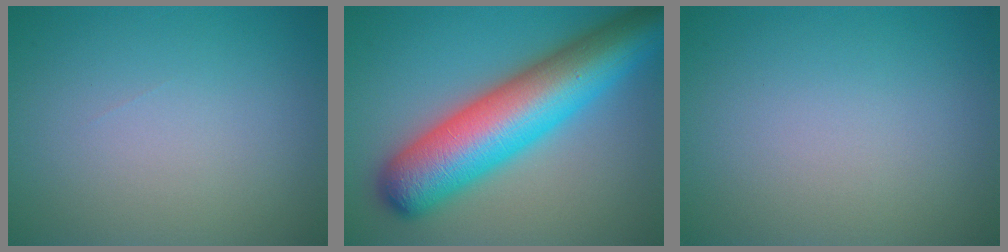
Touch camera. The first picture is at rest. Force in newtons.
{"total": 12.2, "press": 12.2, "slide": 0.4}
{"total": 0.0}